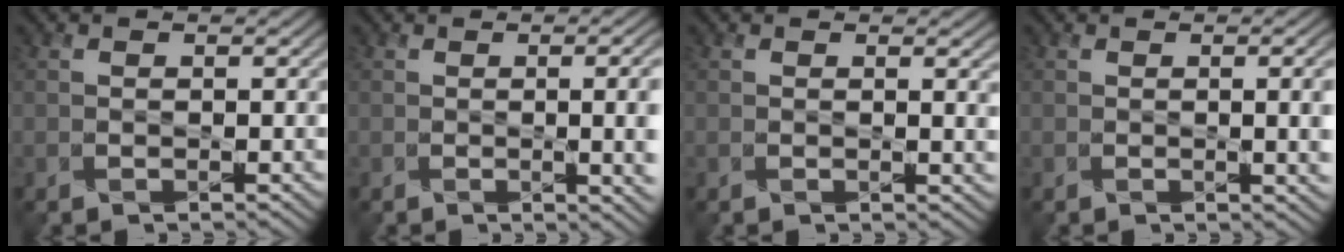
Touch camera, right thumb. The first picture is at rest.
{"total": 9.1, "force": [-0.7, 3.5, 8.4], "torque": [-0.068, 0.004, -0.001]}
{"total": 1.9, "force": [0.4, 0.2, 1.8], "torque": [-0.030, -0.001, 0.007]}
{"total": 5.4, "force": [-0.3, 1.6, 5.1], "torque": [-0.056, -0.002, 0.003]}